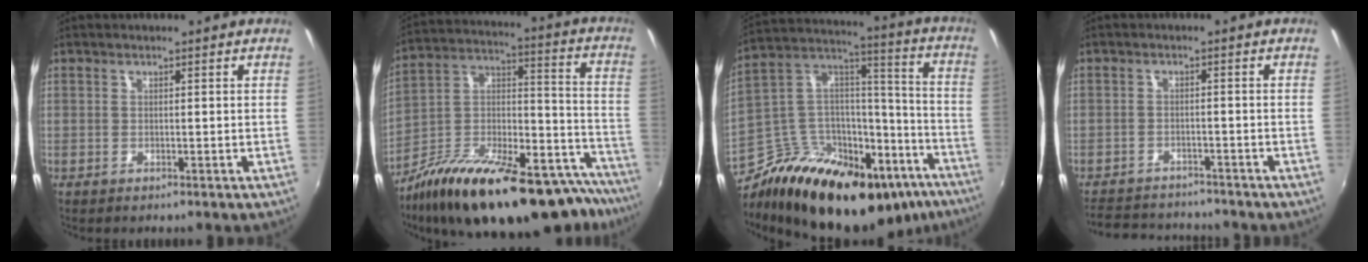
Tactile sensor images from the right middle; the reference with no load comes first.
{"total": 29.9, "force": [-20.3, 10.5, 19.3], "torque": [-0.281, 0.010, -0.302]}
{"total": 27.8, "force": [-18.9, 13.8, 15.1], "torque": [-0.231, 0.057, -0.263]}
{"total": 8.9, "force": [-8.3, 2.3, 2.2], "torque": [-0.067, 0.005, -0.129]}